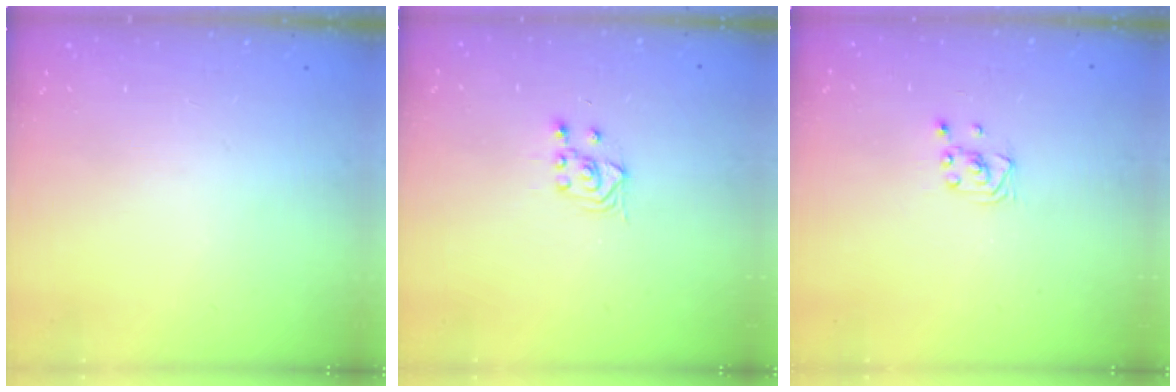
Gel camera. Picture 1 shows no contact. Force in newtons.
{"total": 3.3, "press": 2.9, "slide": 1.5}
{"total": 2.0, "press": 2.0, "slide": 0.1}